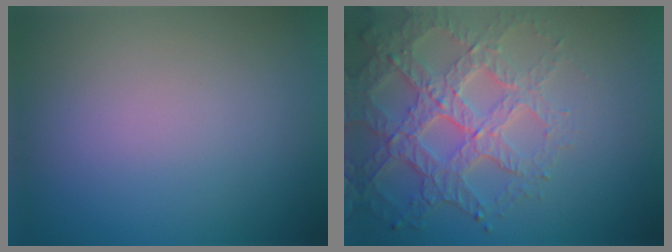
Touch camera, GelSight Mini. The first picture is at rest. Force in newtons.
{"total": 6.2, "press": 4.8, "slide": 3.8}